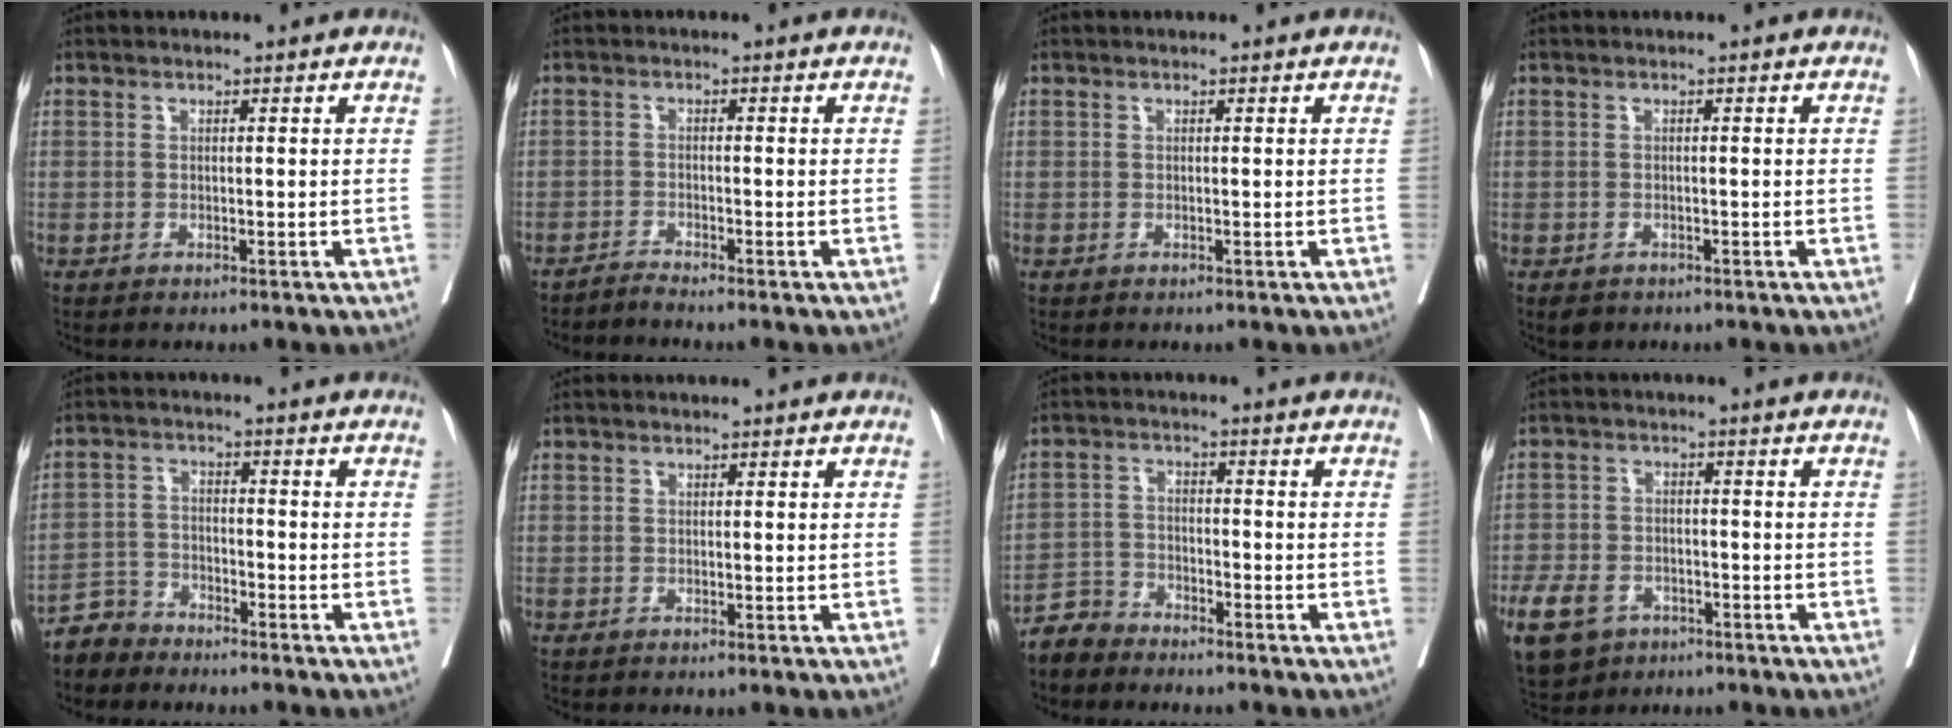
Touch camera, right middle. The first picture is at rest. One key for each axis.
{"total": 1.5, "fx": -1.4, "fy": -0.6, "fz": 0.0, "tx": 0.001, "ty": -0.005, "tz": -0.026}
{"total": 0.0}
{"total": 2.0, "fx": -1.4, "fy": 1.2, "fz": 0.7, "tx": -0.010, "ty": -0.003, "tz": -0.015}
{"total": 3.9, "fx": -3.7, "fy": 1.2, "fz": -0.4, "tx": 0.009, "ty": -0.004, "tz": -0.074}
{"total": 0.6, "fx": 0.5, "fy": 0.4, "fz": 0.0, "tx": 0.004, "ty": -0.001, "tz": 0.009}
{"total": 3.8, "fx": -3.7, "fy": 1.1, "fz": -0.1, "tx": 0.001, "ty": -0.005, "tz": -0.074}
{"total": 12.8, "fx": -6.8, "fy": 9.1, "fz": 5.9, "tx": -0.159, "ty": -0.004, "tz": -0.104}